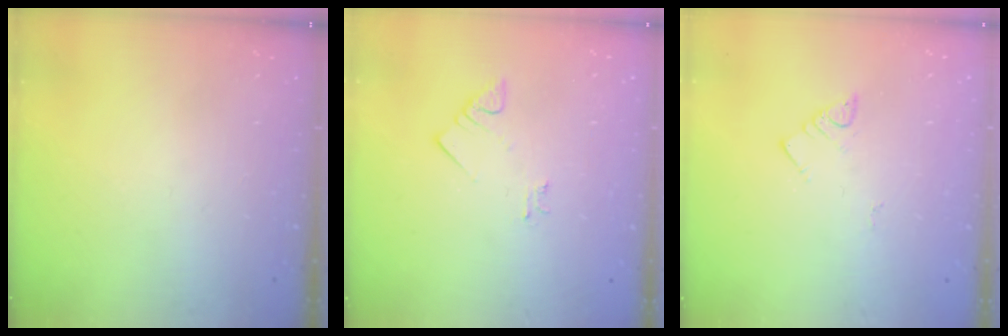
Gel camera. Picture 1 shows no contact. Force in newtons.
{"total": 3.2, "press": 3.2, "slide": 0.1}
{"total": 2.9, "press": 2.9, "slide": 0.3}